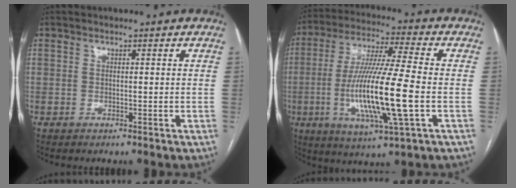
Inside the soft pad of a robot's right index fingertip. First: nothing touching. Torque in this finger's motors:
{"motor_torque": [2.14, 0.00, 0.90, 0.21]}